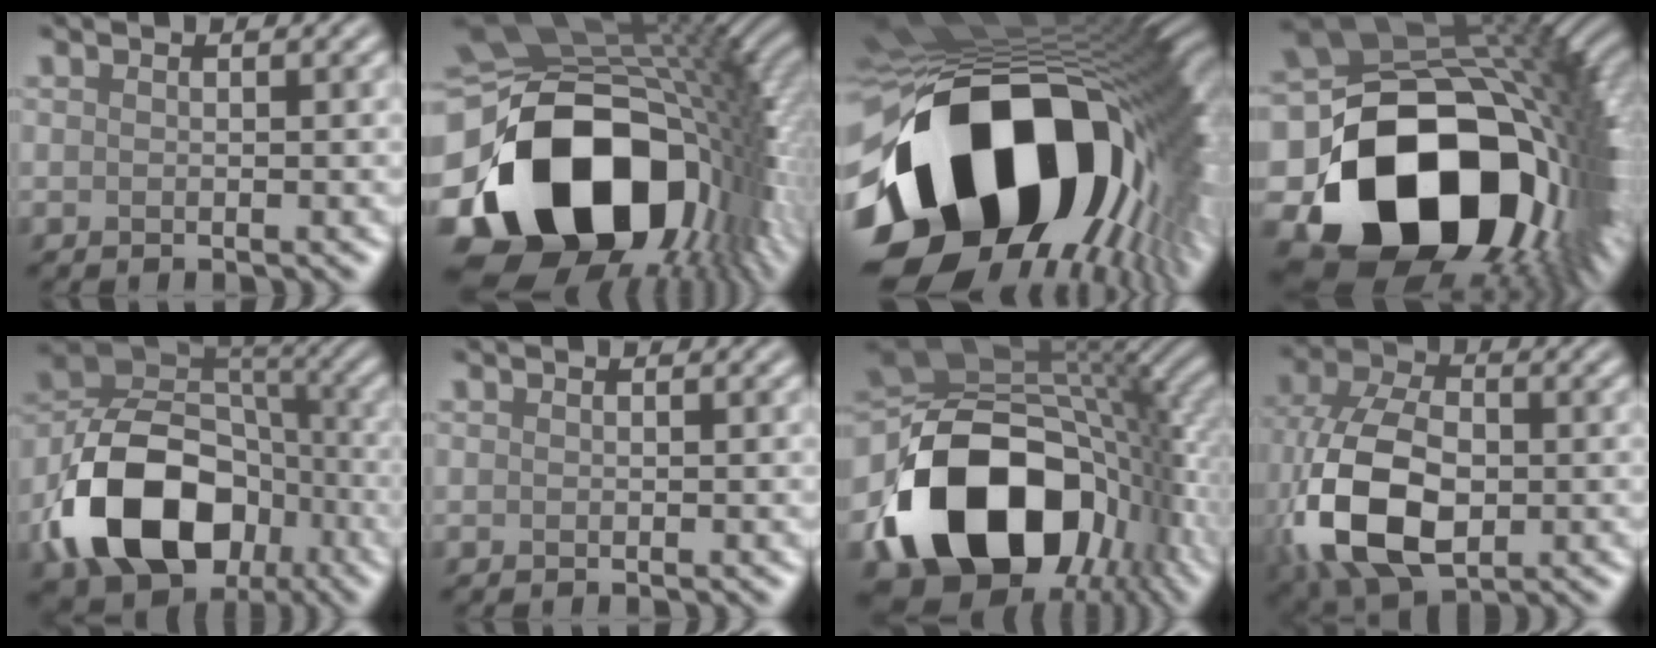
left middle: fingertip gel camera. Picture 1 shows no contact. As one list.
[{"total": 19.1, "force": [-4.6, 13.6, 12.7], "torque": [-0.268, -0.050, -0.054]}, {"total": 19.8, "force": [-4.6, 12.6, 14.6], "torque": [-0.272, -0.050, -0.060]}, {"total": 20.2, "force": [-4.6, 14.6, 13.2], "torque": [-0.254, -0.072, -0.034]}, {"total": 13.6, "force": [-5.6, 9.6, 7.9], "torque": [-0.163, -0.002, -0.108]}, {"total": 0.0}, {"total": 17.2, "force": [-5.4, 11.7, 11.3], "torque": [-0.207, -0.035, -0.082]}, {"total": 12.9, "force": [-2.3, 8.3, 9.6], "torque": [-0.235, -0.021, -0.046]}]